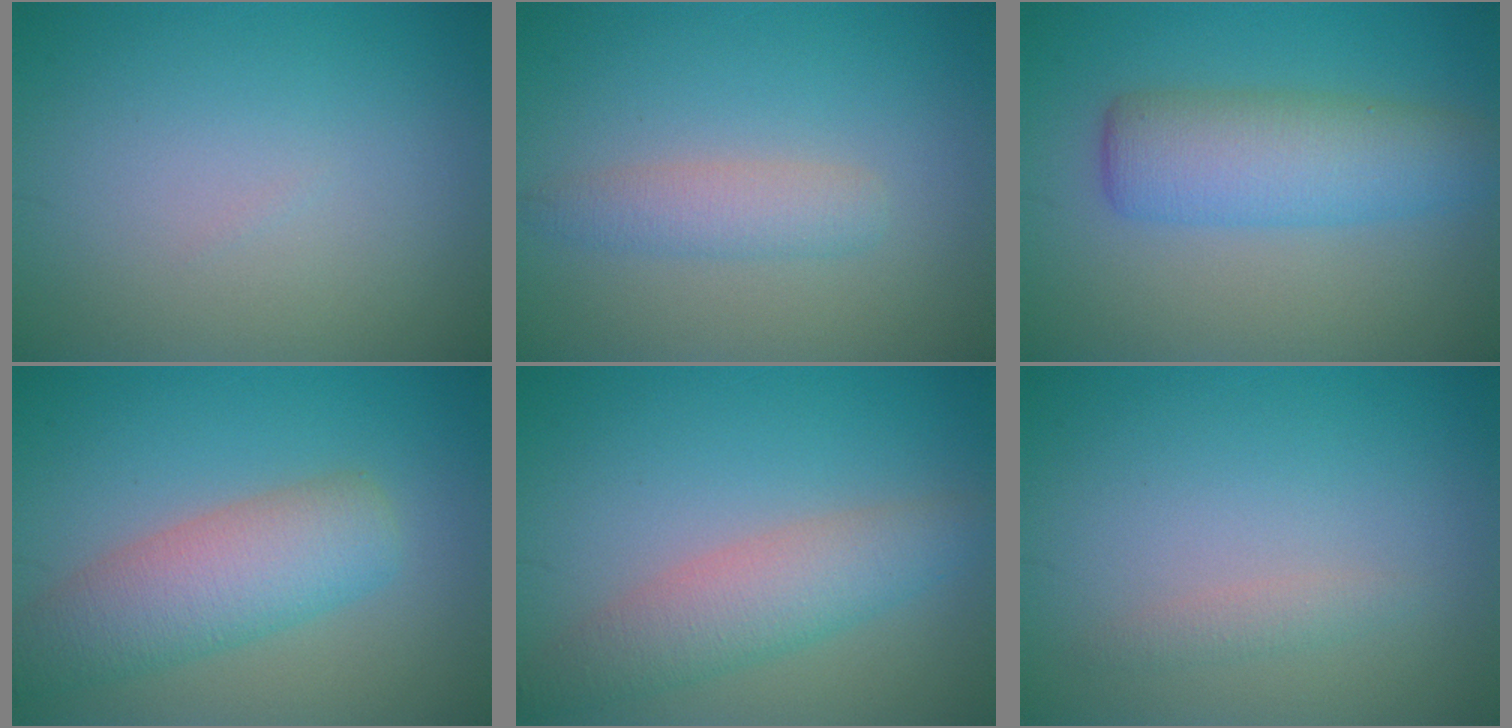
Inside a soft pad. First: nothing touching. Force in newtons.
{"total": 2.3, "press": 2.3, "slide": 0.1}
{"total": 5.7, "press": 5.7, "slide": 0.4}
{"total": 5.9, "press": 5.9, "slide": 0.2}
{"total": 4.4, "press": 4.4, "slide": 0.4}
{"total": 1.1, "press": 1.1, "slide": 0.0}